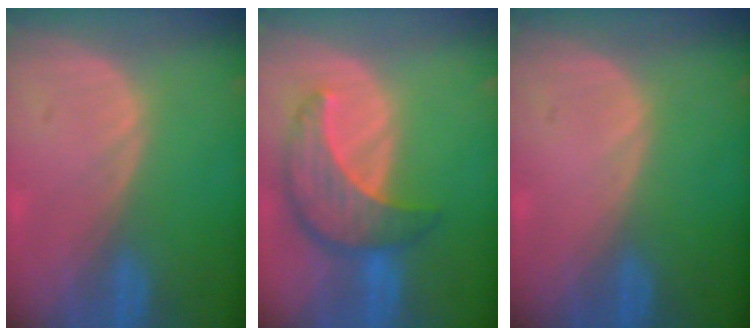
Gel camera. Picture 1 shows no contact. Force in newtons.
{"total": 8.6, "press": 7.7, "slide": 3.8}
{"total": 0.0}